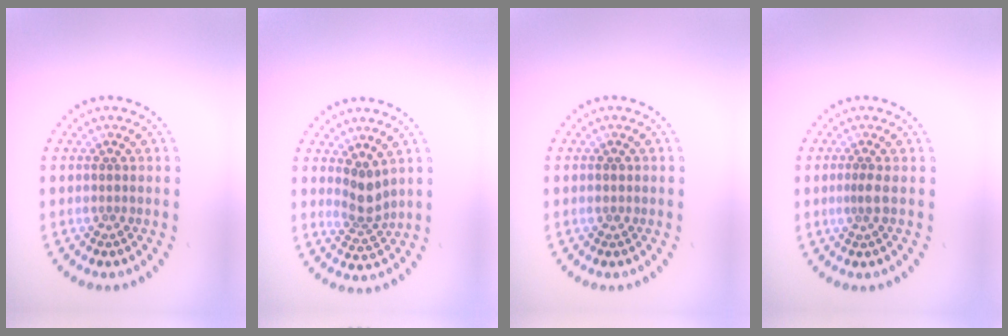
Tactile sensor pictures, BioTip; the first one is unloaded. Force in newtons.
{"total": 2.5, "press": 1.9, "slide": 1.7}
{"total": 0.8, "press": 0.8, "slide": 0.2}
{"total": 0.8, "press": 0.4, "slide": 0.7}